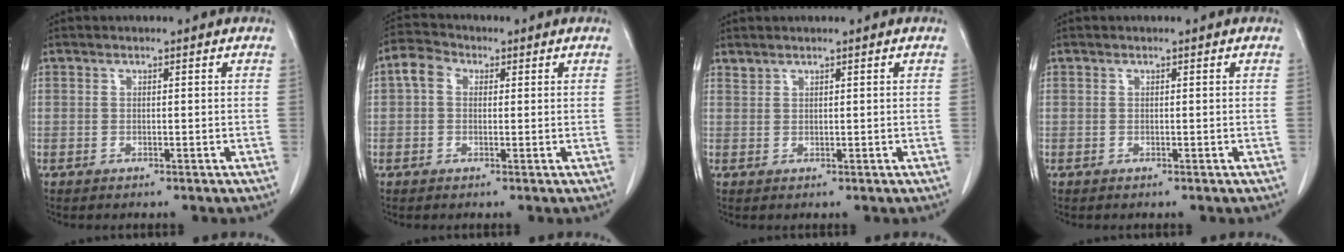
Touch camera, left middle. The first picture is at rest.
{"total": 3.8, "force": [0.9, 2.8, 2.4], "torque": [-0.048, 0.025, 0.013]}
{"total": 0.8, "force": [0.8, 0.1, 0.0], "torque": [-0.005, 0.003, 0.019]}
{"total": 0.0}